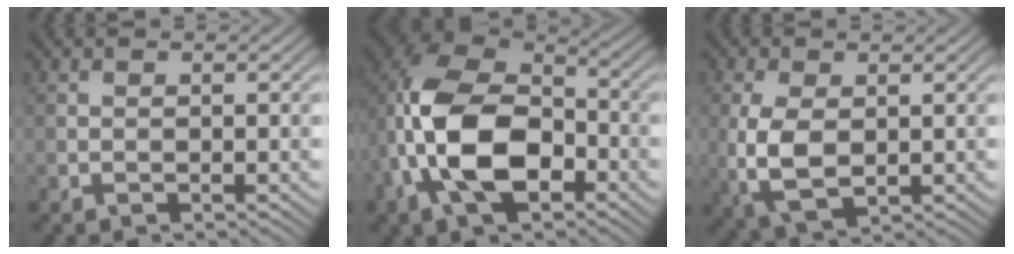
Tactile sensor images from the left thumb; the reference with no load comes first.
{"total": 14.5, "force": [-3.9, 9.0, 10.6], "torque": [-0.228, -0.008, -0.082]}
{"total": 6.2, "force": [-0.2, 3.5, 5.1], "torque": [-0.131, -0.005, 0.000]}